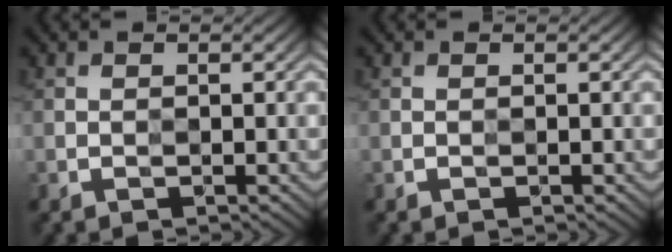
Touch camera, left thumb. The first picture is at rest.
{"total": 0.0}